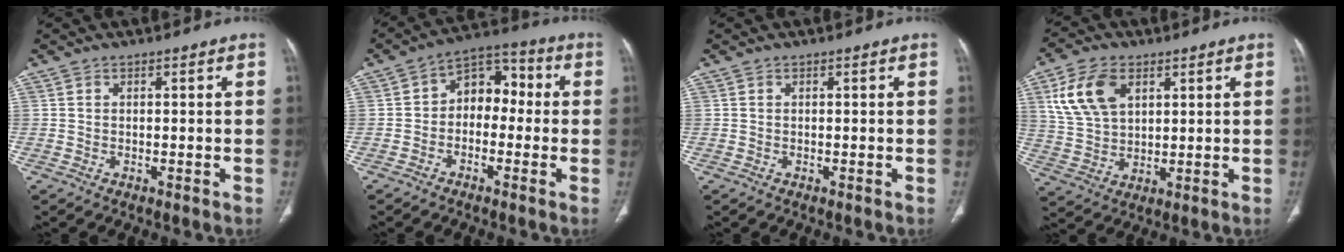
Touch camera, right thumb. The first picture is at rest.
{"total": 8.6, "force": [-0.6, 6.3, 5.9], "torque": [-0.049, 0.041, -0.028]}
{"total": 0.0}
{"total": 11.6, "force": [4.7, 7.2, 7.8], "torque": [-0.143, -0.008, 0.097]}